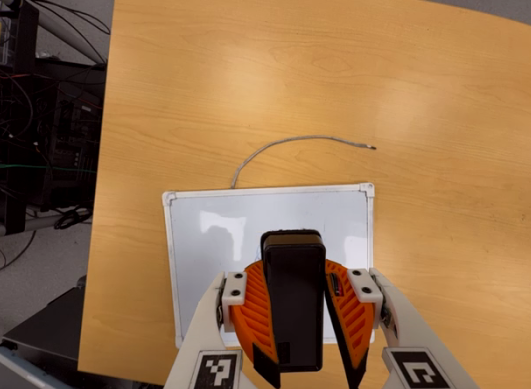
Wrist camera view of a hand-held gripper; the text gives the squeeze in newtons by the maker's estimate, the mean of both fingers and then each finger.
{"total": 12.5, "left": 10.7, "right": 14.4}